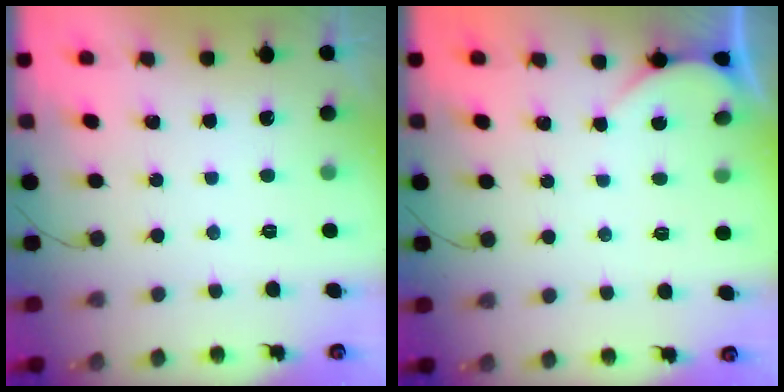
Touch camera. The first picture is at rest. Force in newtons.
{"total": 2.3, "press": 2.3, "slide": 0.2}